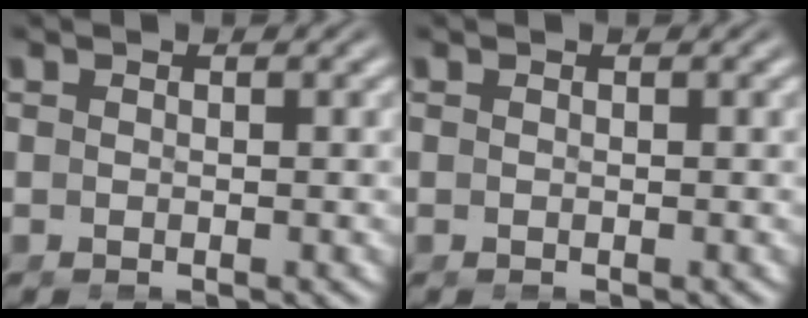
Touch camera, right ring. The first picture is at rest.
{"total": 0.0}